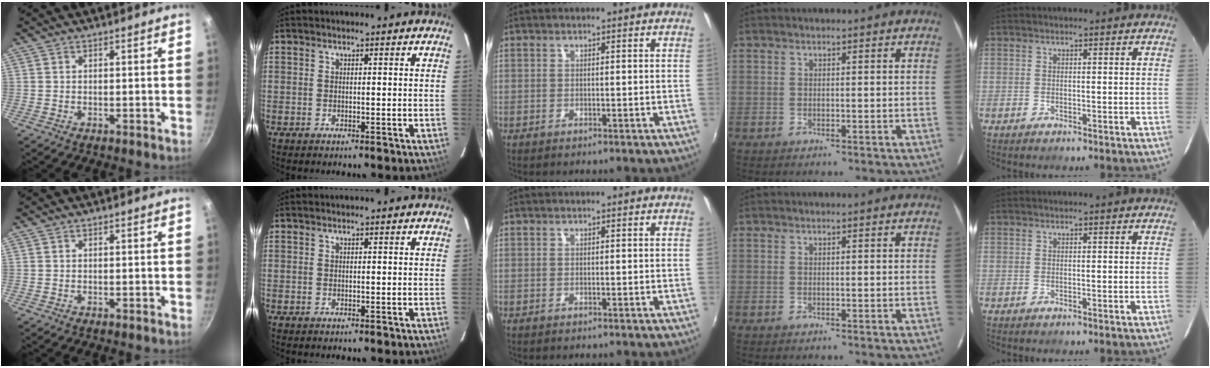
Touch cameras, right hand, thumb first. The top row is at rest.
{}